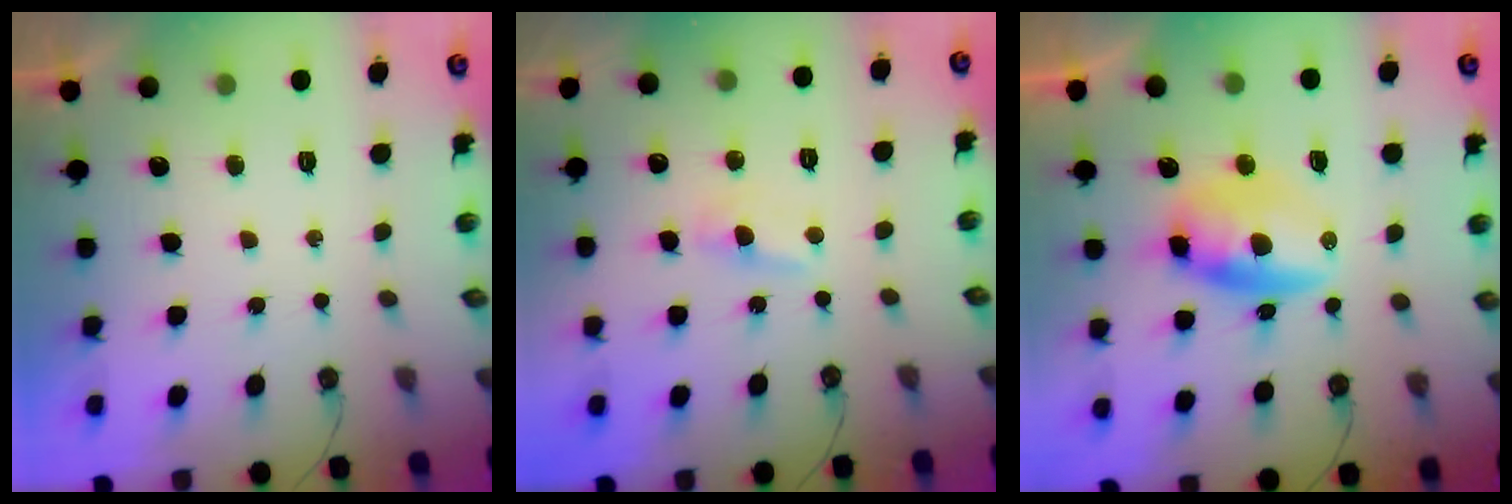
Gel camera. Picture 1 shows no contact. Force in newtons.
{"total": 2.2, "press": 2.2, "slide": 0.3}
{"total": 10.3, "press": 10.0, "slide": 2.7}